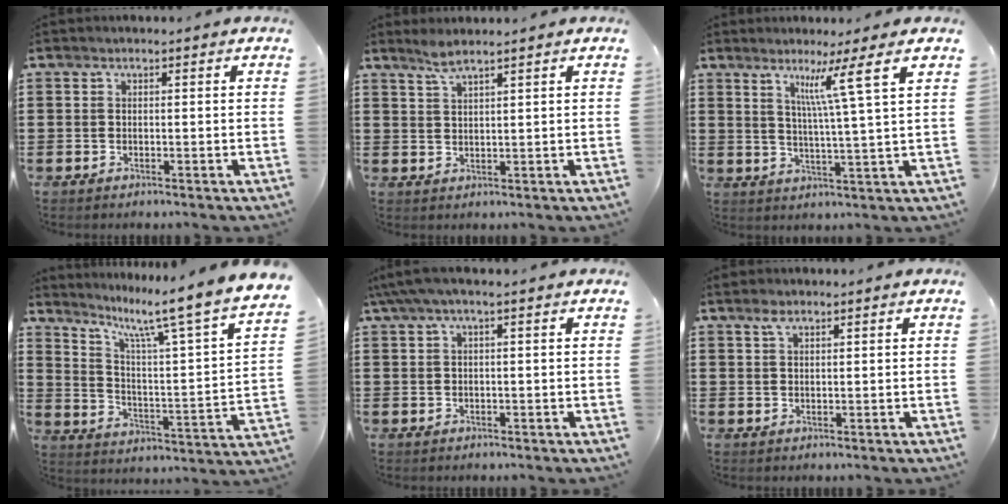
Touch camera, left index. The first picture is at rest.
{"total": 2.7, "force": [2.2, 0.1, 1.5], "torque": [-0.035, 0.002, 0.041]}
{"total": 7.5, "force": [3.8, -1.4, 6.3], "torque": [-0.118, -0.014, 0.053]}
{"total": 8.6, "force": [6.8, -0.6, 5.2], "torque": [-0.106, -0.067, 0.093]}
{"total": 2.2, "force": [0.9, 0.0, 2.1], "torque": [-0.047, -0.004, 0.012]}
{"total": 1.8, "force": [1.2, 0.8, 1.1], "torque": [-0.024, 0.003, 0.022]}